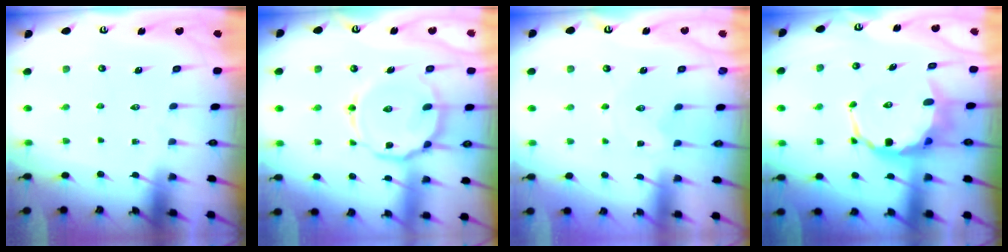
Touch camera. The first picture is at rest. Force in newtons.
{"total": 14.5, "press": 14.4, "slide": 1.3}
{"total": 0.0}
{"total": 8.5, "press": 8.3, "slide": 1.9}